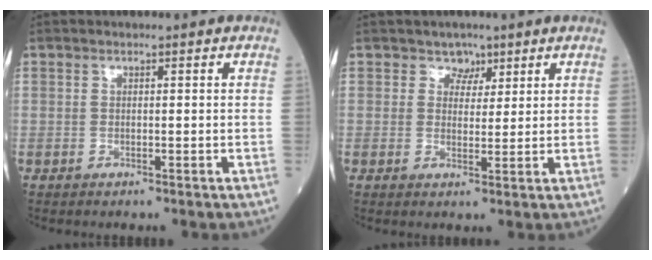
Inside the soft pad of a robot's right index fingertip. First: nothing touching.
{"total": 2.7, "force": [1.8, 2.0, 0.3], "torque": [0.005, 0.001, 0.023]}